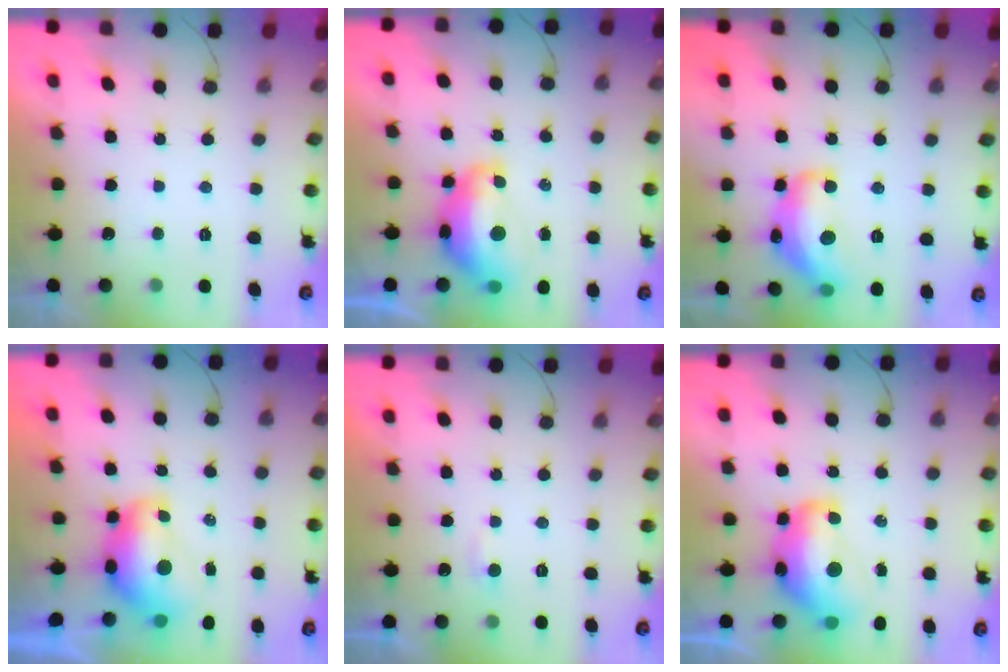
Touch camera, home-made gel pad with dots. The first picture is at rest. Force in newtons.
{"total": 13.1, "press": 13.0, "slide": 1.1}
{"total": 17.2, "press": 17.2, "slide": 0.9}
{"total": 9.8, "press": 9.7, "slide": 0.9}
{"total": 2.2, "press": 2.2, "slide": 0.2}
{"total": 15.3, "press": 15.2, "slide": 1.5}